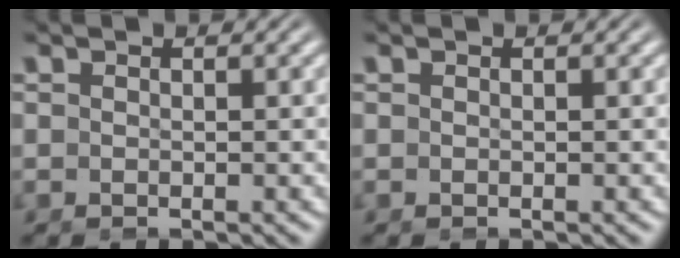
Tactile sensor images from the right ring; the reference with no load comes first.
{"total": 0.0}